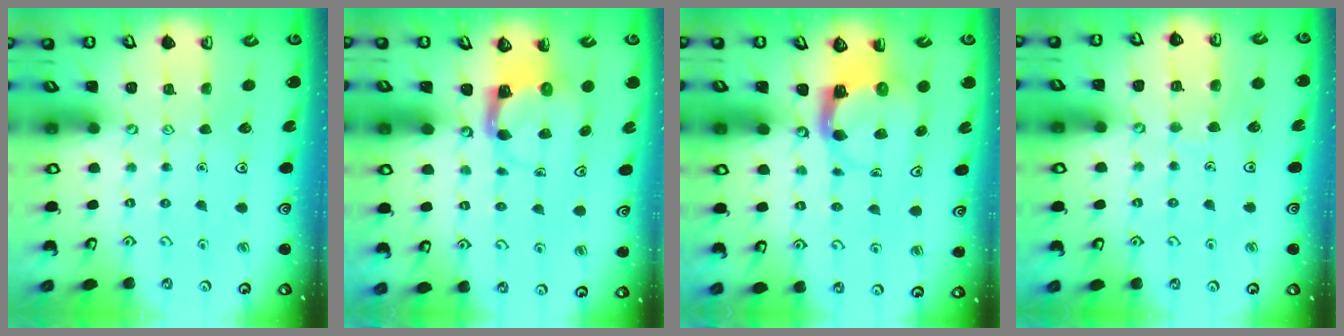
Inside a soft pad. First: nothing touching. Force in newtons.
{"total": 3.7, "press": 3.7, "slide": 0.6}
{"total": 3.9, "press": 3.9, "slide": 0.6}
{"total": 3.9, "press": 3.9, "slide": 0.3}